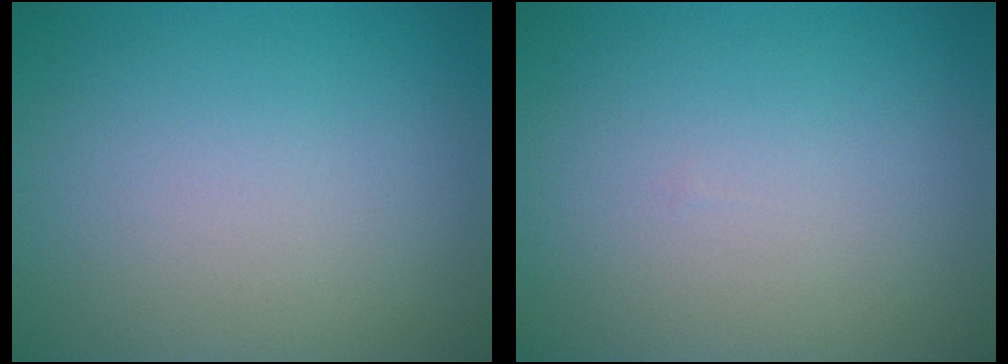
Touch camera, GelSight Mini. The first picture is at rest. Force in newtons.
{"total": 0.0}